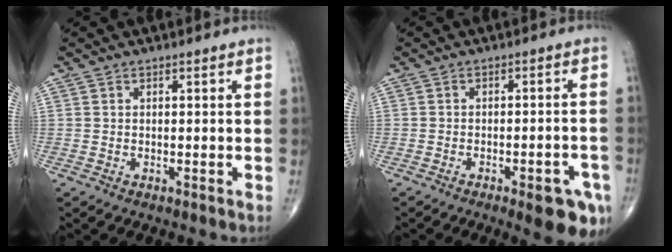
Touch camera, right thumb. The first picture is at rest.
{"total": 8.6, "force": [-4.4, 2.6, 7.0], "torque": [-0.071, 0.015, -0.049]}